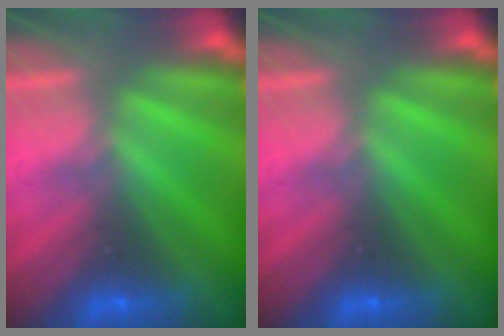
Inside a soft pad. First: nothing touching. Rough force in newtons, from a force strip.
{"total": 0.0}